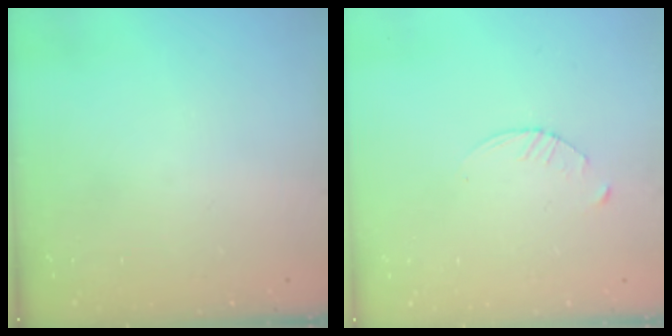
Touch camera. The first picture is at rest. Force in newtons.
{"total": 2.9, "press": 2.9, "slide": 0.4}